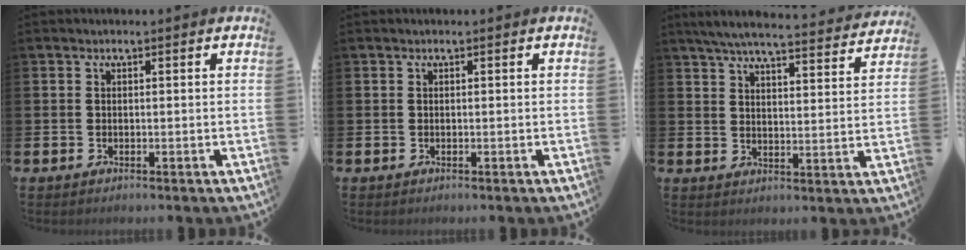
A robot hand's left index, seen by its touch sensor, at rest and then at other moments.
{"total": 0.0}
{"total": 6.2, "force": [5.8, 0.4, 2.1], "torque": [-0.053, -0.041, 0.099]}